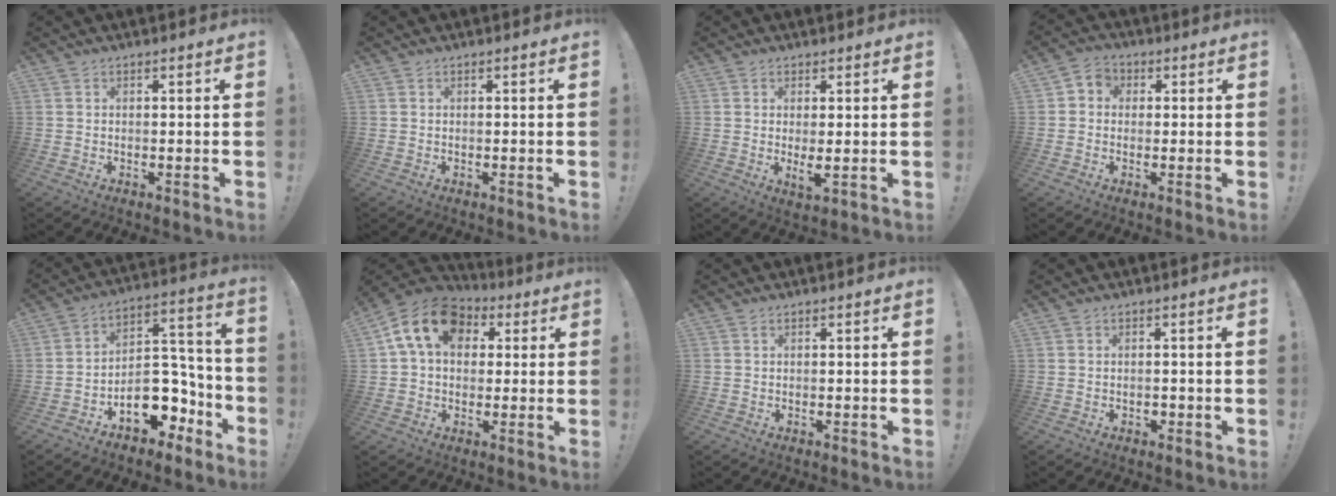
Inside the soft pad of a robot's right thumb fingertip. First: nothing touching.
{"total": 0.0}
{"total": 3.7, "force": [0.9, 0.7, 3.5], "torque": [-0.058, -0.020, 0.015]}
{"total": 4.0, "force": [-0.2, 3.7, 1.5], "torque": [-0.022, 0.008, -0.003]}
{"total": 15.5, "force": [-7.2, 10.9, 8.4], "torque": [-0.082, 0.047, -0.103]}
{"total": 14.7, "force": [4.9, 10.4, 9.1], "torque": [-0.143, 0.001, 0.096]}
{"total": 0.0}
{"total": 0.9, "force": [-0.3, 0.7, 0.2], "torque": [-0.005, 0.000, -0.005]}